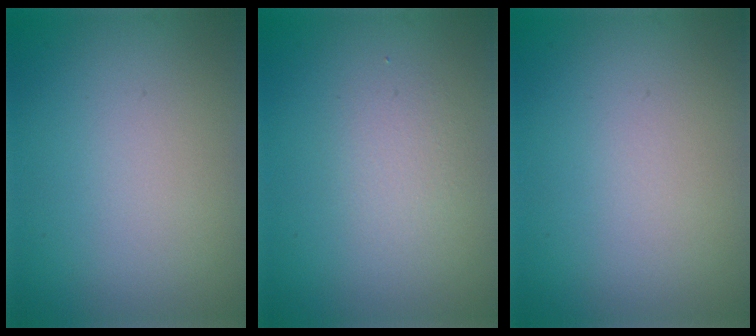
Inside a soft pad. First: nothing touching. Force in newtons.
{"total": 1.6, "press": 1.6, "slide": 0.2}
{"total": 0.0}